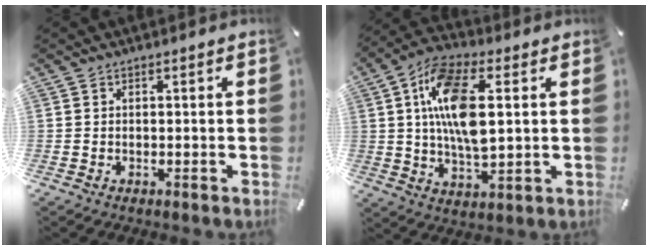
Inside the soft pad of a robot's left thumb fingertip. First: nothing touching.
{"total": 14.9, "force": [3.1, 7.0, 12.8], "torque": [-0.256, -0.001, 0.050]}